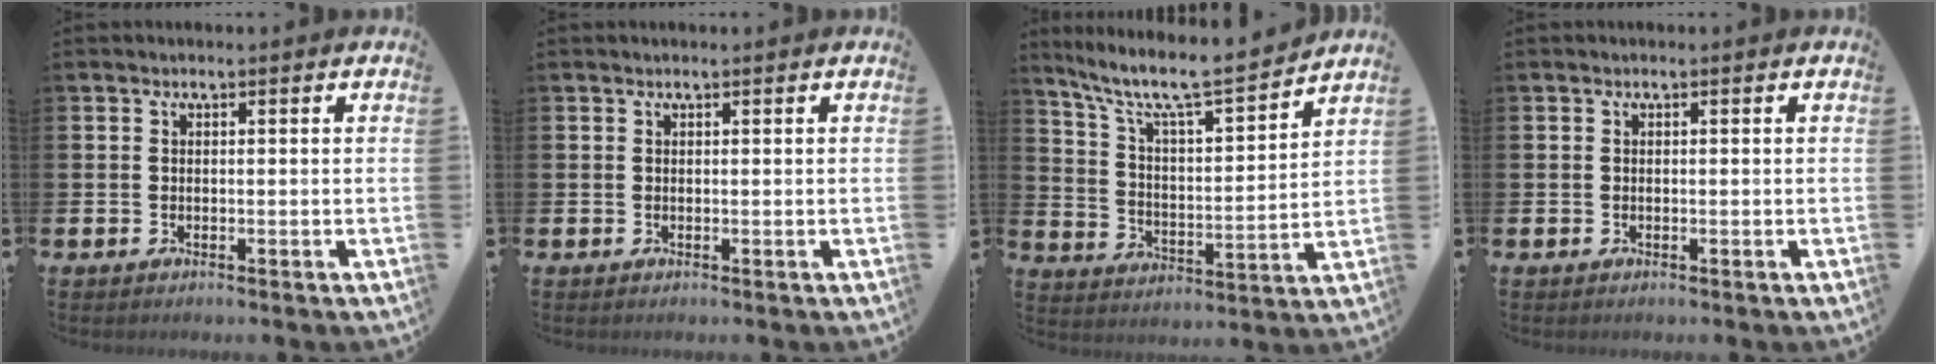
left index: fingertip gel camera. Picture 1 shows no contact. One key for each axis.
{"total": 0.0}
{"total": 8.8, "fx": 7.6, "fy": 1.1, "fz": 4.3, "tx": -0.116, "ty": -0.053, "tz": 0.125}
{"total": 0.0}